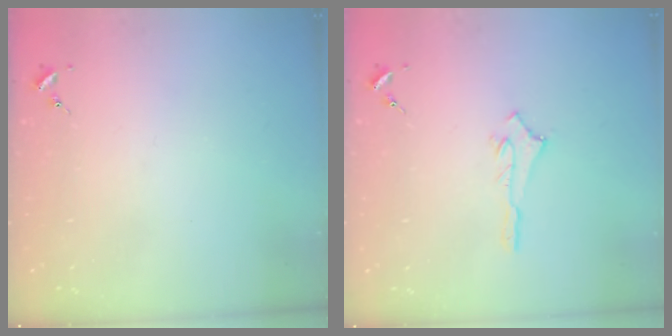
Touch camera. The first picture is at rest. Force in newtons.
{"total": 2.5, "press": 2.5, "slide": 0.2}